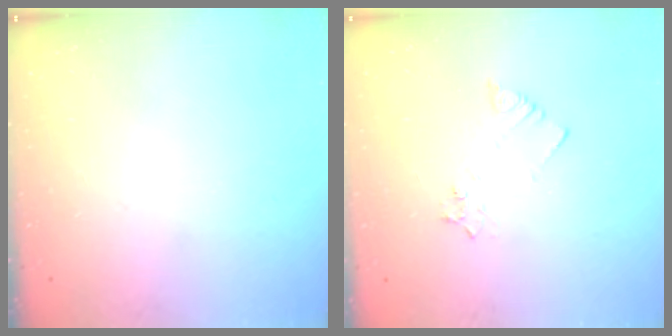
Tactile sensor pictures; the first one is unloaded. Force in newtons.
{"total": 3.3, "press": 3.2, "slide": 0.5}